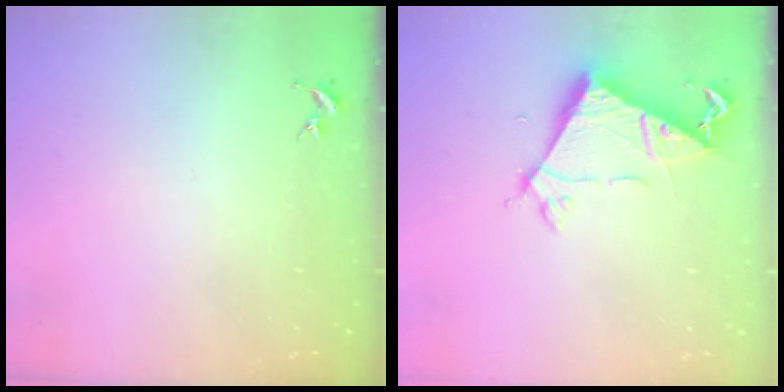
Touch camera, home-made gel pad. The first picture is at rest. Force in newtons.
{"total": 7.0, "press": 6.9, "slide": 0.6}